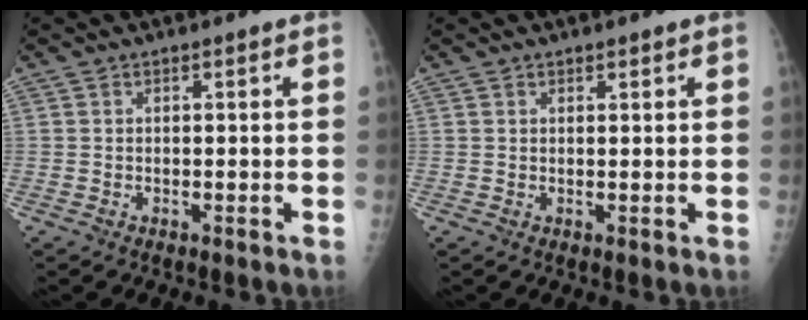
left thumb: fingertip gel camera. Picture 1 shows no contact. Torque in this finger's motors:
{"motor_torque": [-0.01, 0.18, -0.28, -0.20, 0.01]}